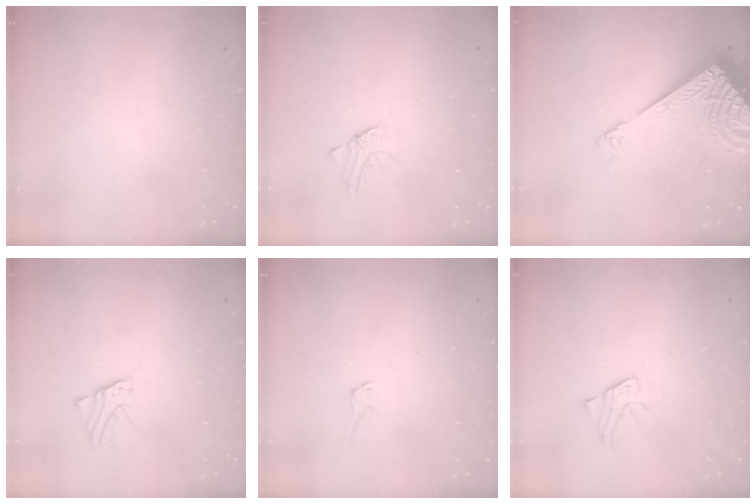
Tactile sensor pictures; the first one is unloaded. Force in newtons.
{"total": 1.6, "press": 1.6, "slide": 0.1}
{"total": 13.4, "press": 13.3, "slide": 1.8}
{"total": 2.4, "press": 2.4, "slide": 0.2}
{"total": 2.3, "press": 2.3, "slide": 0.3}
{"total": 2.2, "press": 2.2, "slide": 0.1}